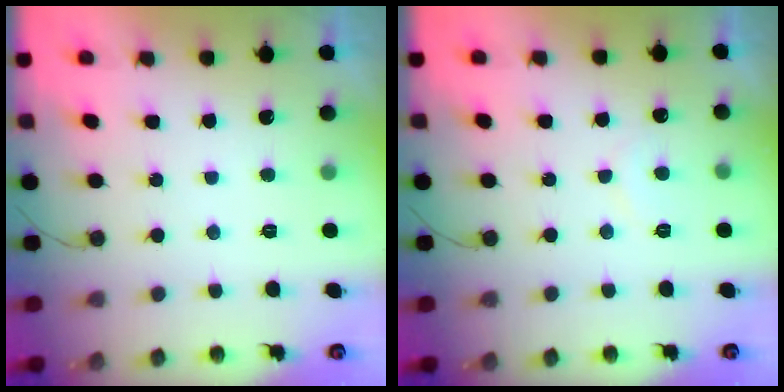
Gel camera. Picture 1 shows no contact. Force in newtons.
{"total": 5.7, "press": 5.7, "slide": 0.3}